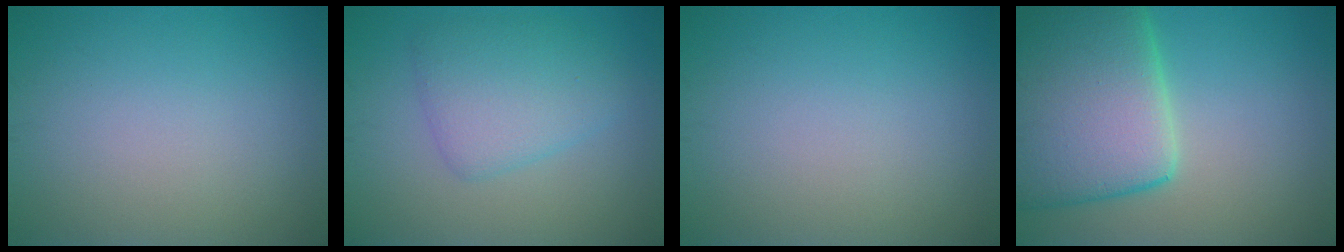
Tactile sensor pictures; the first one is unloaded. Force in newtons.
{"total": 4.2, "press": 4.2, "slide": 0.1}
{"total": 0.0}
{"total": 13.0, "press": 13.0, "slide": 0.8}